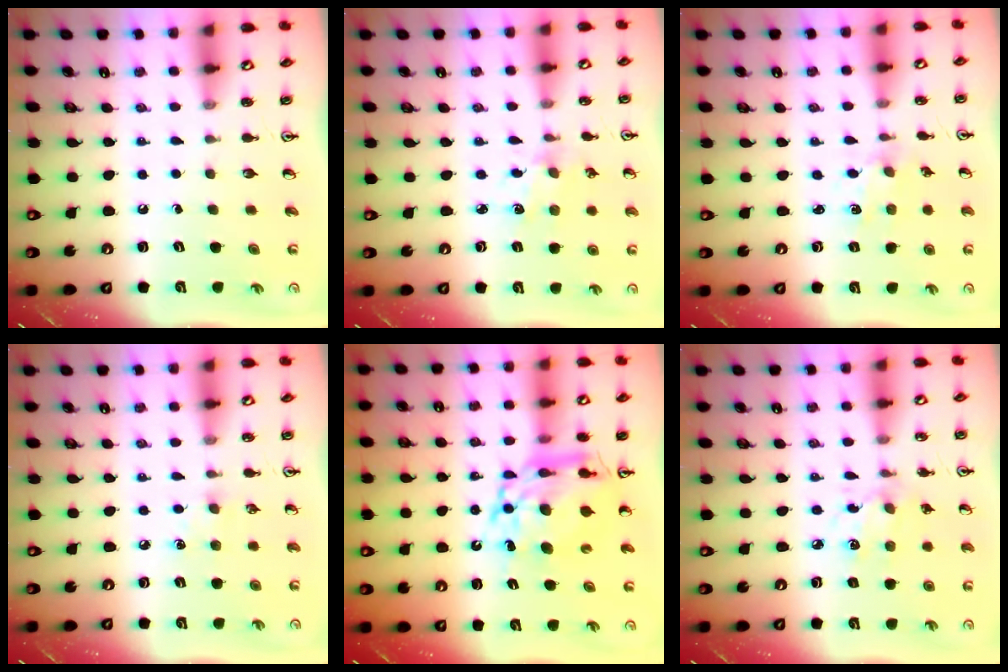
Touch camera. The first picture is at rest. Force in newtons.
{"total": 2.5, "press": 2.5, "slide": 0.4}
{"total": 1.5, "press": 1.5, "slide": 0.3}
{"total": 4.9, "press": 4.9, "slide": 0.7}
{"total": 14.9, "press": 14.8, "slide": 1.8}
{"total": 4.8, "press": 4.6, "slide": 1.3}